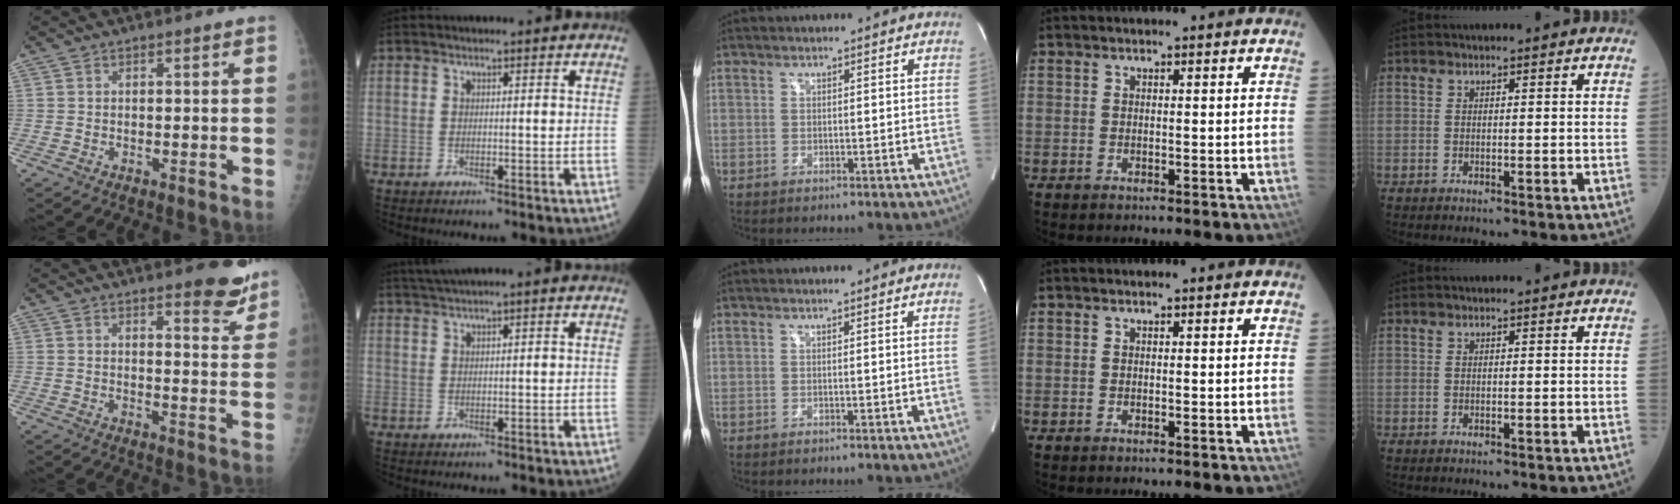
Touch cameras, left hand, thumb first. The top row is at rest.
{"thumb": {"total": 7.2, "force": [5.5, 2.2, 4.1], "torque": [-0.023, -0.038, 0.065]}, "index": {"total": 2.5, "force": [1.6, -0.3, 1.8], "torque": [-0.041, 0.016, 0.036]}, "middle": {"total": 0.6, "force": [0.0, -0.3, 0.6], "torque": [-0.007, 0.000, -0.002]}}